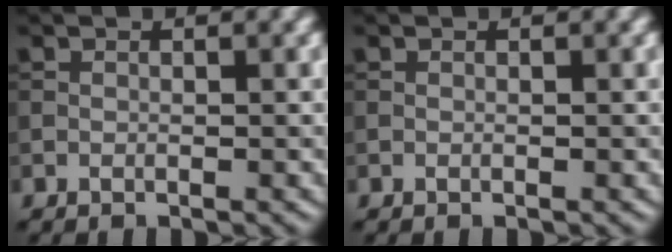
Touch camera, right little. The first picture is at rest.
{"total": 0.0}